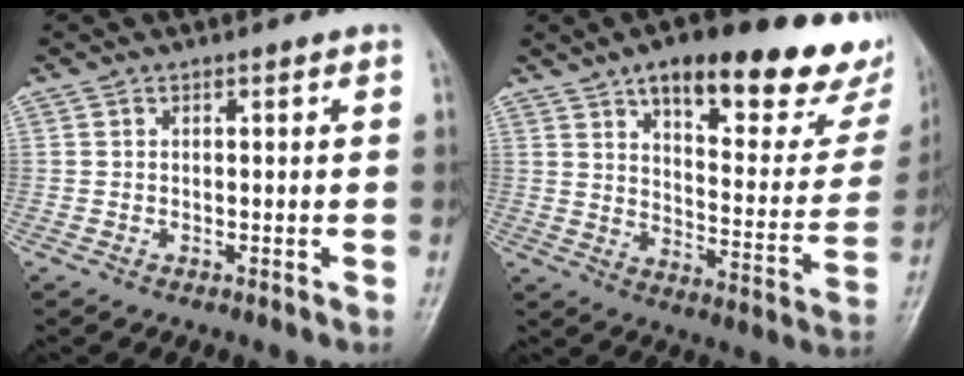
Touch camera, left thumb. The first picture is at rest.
{"total": 26.8, "force": [16.9, 9.3, 18.7], "torque": [-0.209, -0.059, 0.228]}